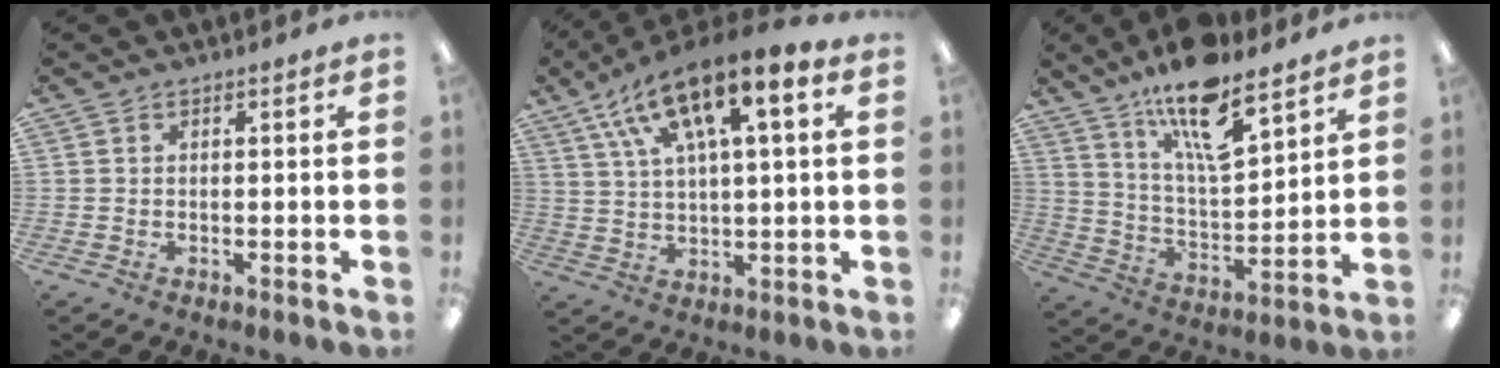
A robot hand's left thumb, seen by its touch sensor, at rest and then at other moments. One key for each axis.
{"total": 15.5, "fx": 8.6, "fy": 5.0, "fz": 11.9, "tx": -0.222, "ty": -0.031, "tz": 0.146}
{"total": 16.5, "fx": 12.1, "fy": 5.2, "fz": 9.9, "tx": -0.166, "ty": -0.067, "tz": 0.203}